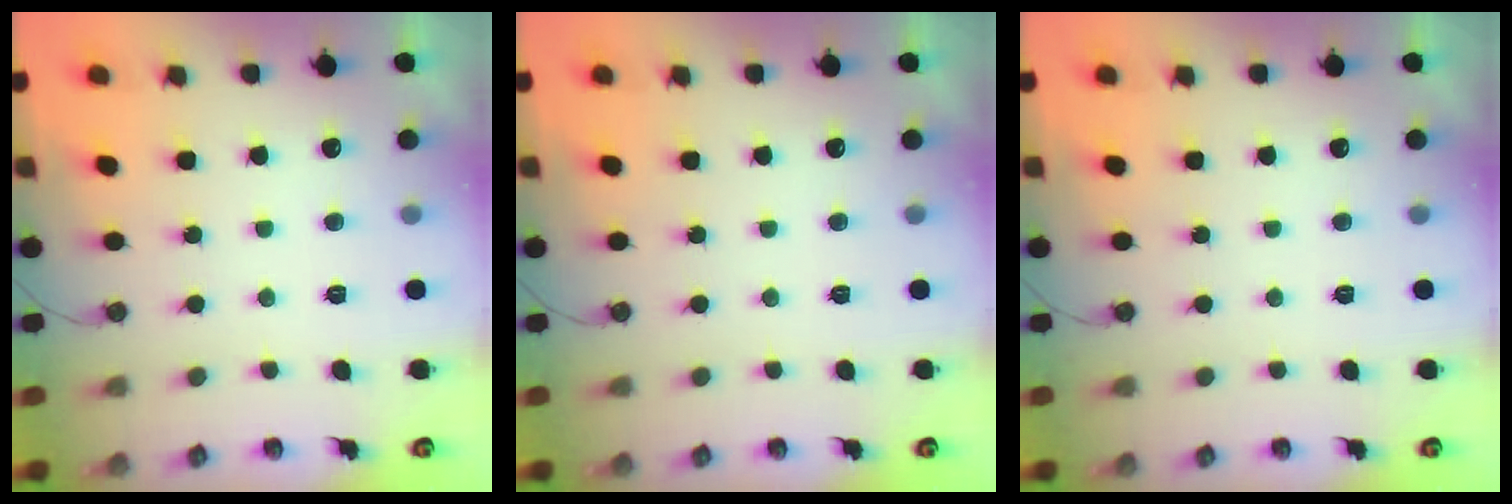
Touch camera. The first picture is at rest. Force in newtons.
{"total": 0.0}
{"total": 0.0}